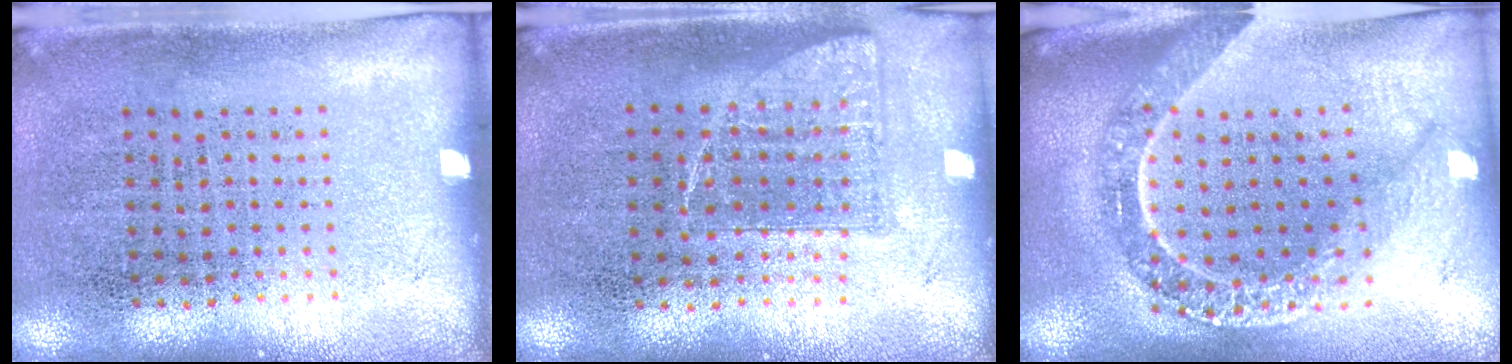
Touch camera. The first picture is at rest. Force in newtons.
{"total": 0.8, "press": 0.8, "slide": 0.1}
{"total": 2.4, "press": 2.0, "slide": 1.3}